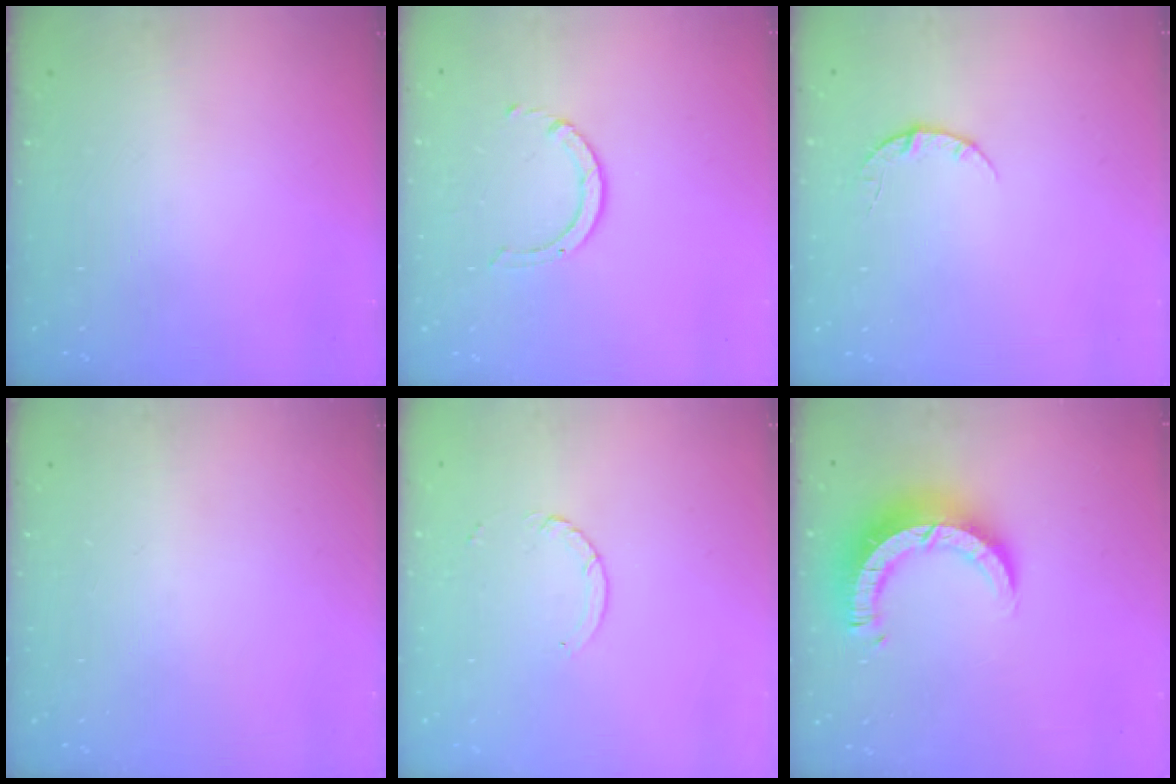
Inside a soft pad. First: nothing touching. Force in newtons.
{"total": 2.5, "press": 2.4, "slide": 0.3}
{"total": 3.5, "press": 3.5, "slide": 0.4}
{"total": 0.0}
{"total": 3.8, "press": 3.8, "slide": 0.3}
{"total": 10.0, "press": 9.9, "slide": 1.2}